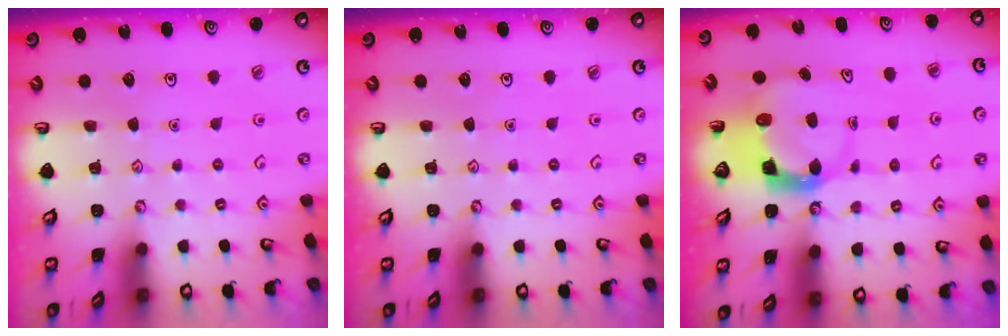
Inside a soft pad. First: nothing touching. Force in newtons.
{"total": 0.0}
{"total": 3.8, "press": 3.8, "slide": 0.6}